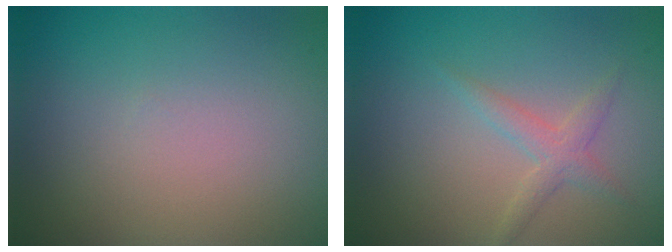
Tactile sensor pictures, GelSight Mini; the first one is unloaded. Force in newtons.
{"total": 1.8, "press": 1.8, "slide": 0.1}